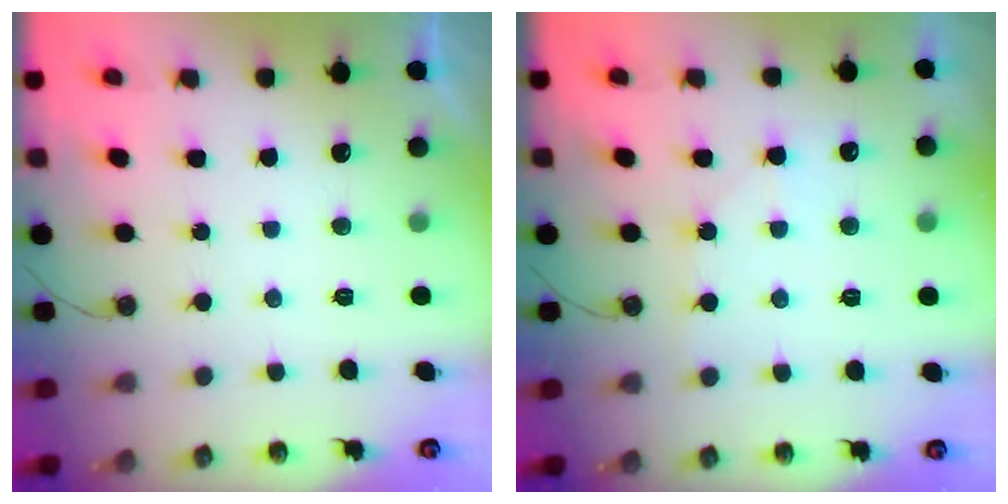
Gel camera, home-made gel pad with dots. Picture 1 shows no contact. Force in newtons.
{"total": 5.8, "press": 5.7, "slide": 0.7}